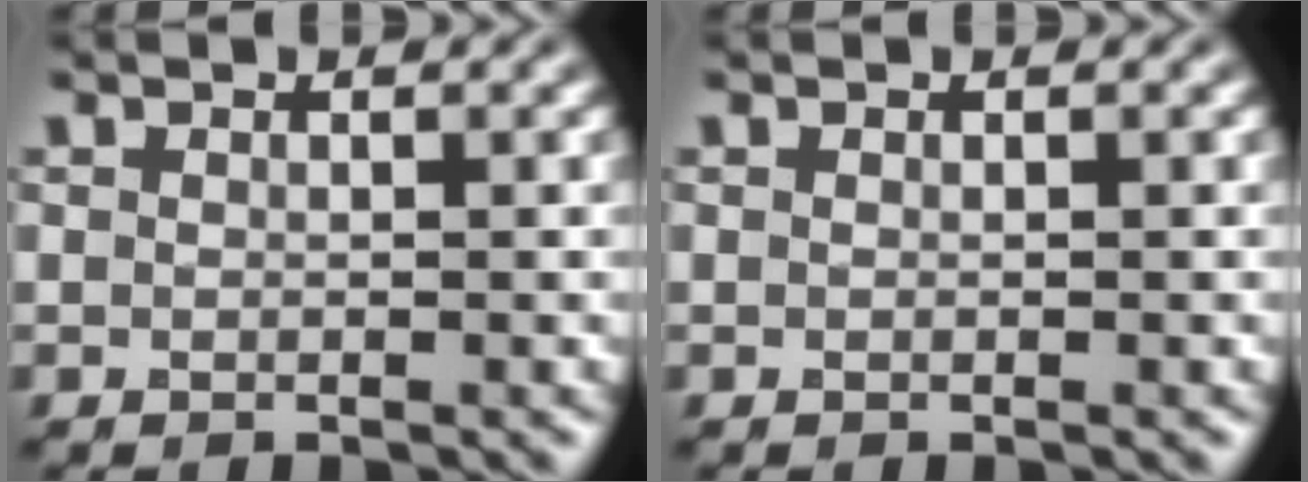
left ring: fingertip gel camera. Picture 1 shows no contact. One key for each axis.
{"total": 0.0}